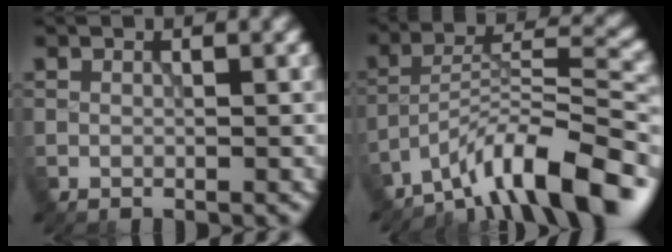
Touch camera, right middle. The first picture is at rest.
{"total": 11.4, "force": [-8.8, 2.1, 7.0], "torque": [-0.101, 0.021, -0.153]}